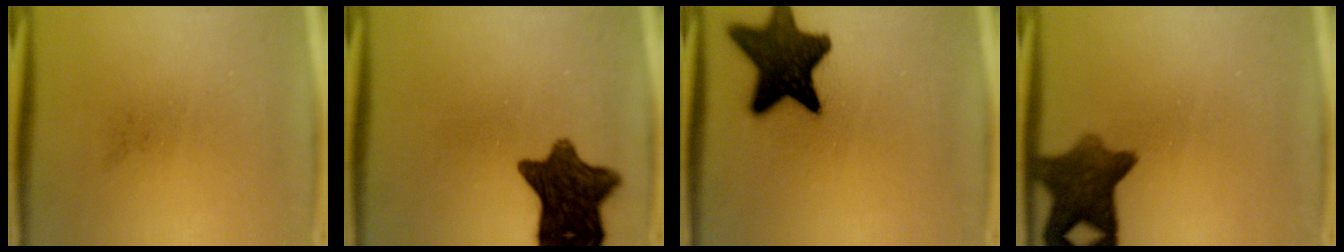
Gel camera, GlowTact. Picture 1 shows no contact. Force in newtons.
{"total": 11.4}
{"total": 15.2}
{"total": 8.7}